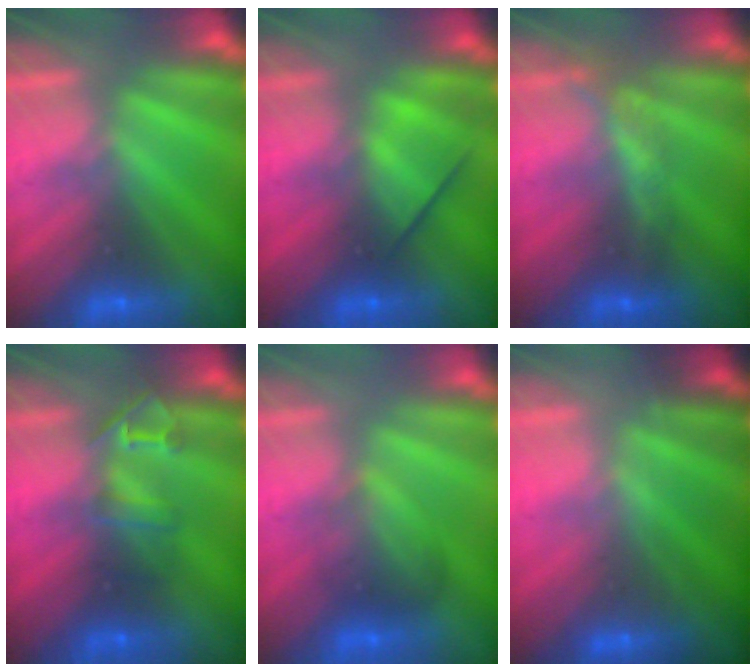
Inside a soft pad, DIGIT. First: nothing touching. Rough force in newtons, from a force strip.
{"total": 2.6}
{"total": 2.0}
{"total": 2.4}
{"total": 2.0}
{"total": 1.8}